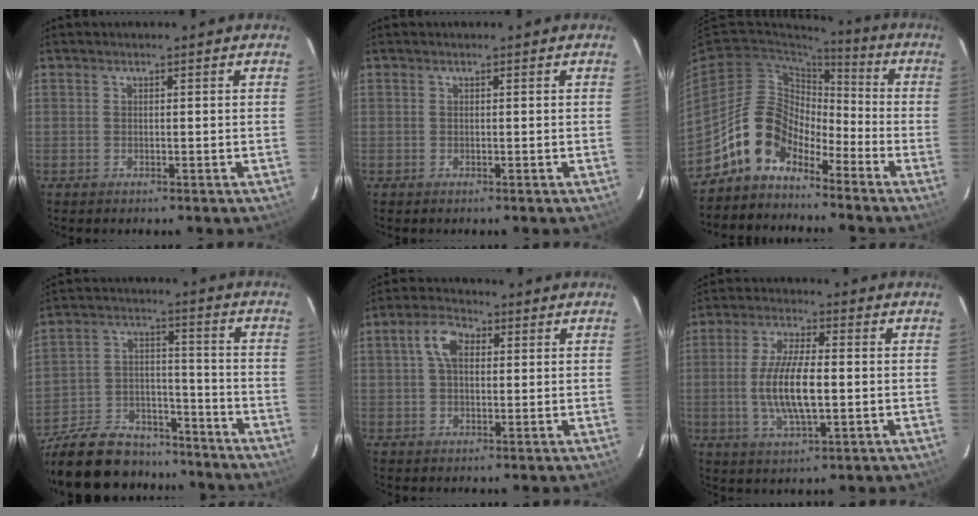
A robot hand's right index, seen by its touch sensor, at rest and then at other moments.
{"total": 0.0}
{"total": 11.2, "force": [-8.0, 6.9, 3.9], "torque": [-0.079, 0.034, -0.152]}
{"total": 21.7, "force": [-17.6, 9.8, 8.2], "torque": [-0.195, 0.024, -0.259]}
{"total": 5.4, "force": [1.3, 3.3, 4.1], "torque": [-0.079, 0.020, 0.024]}
{"total": 10.6, "force": [-1.1, 3.1, 10.0], "torque": [-0.198, -0.005, -0.019]}